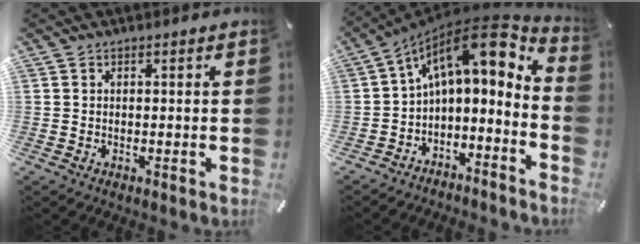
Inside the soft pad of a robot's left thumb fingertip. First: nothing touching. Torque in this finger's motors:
{"motor_torque": [1.40, 3.61, 0.56, 0.19, 0.38]}